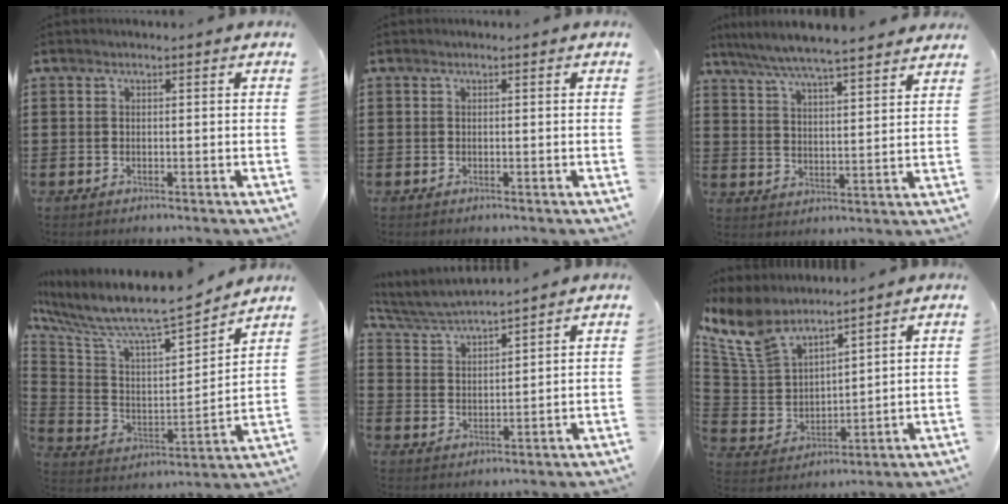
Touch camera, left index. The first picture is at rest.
{"total": 0.0}
{"total": 6.1, "force": [5.7, -0.3, 2.2], "torque": [-0.066, -0.031, 0.097]}
{"total": 8.2, "force": [7.4, 1.0, 3.4], "torque": [-0.105, -0.066, 0.119]}
{"total": 4.5, "force": [4.4, -0.1, 1.0], "torque": [-0.039, -0.025, 0.076]}
{"total": 9.7, "force": [8.1, 3.7, 3.8], "torque": [-0.110, -0.037, 0.154]}